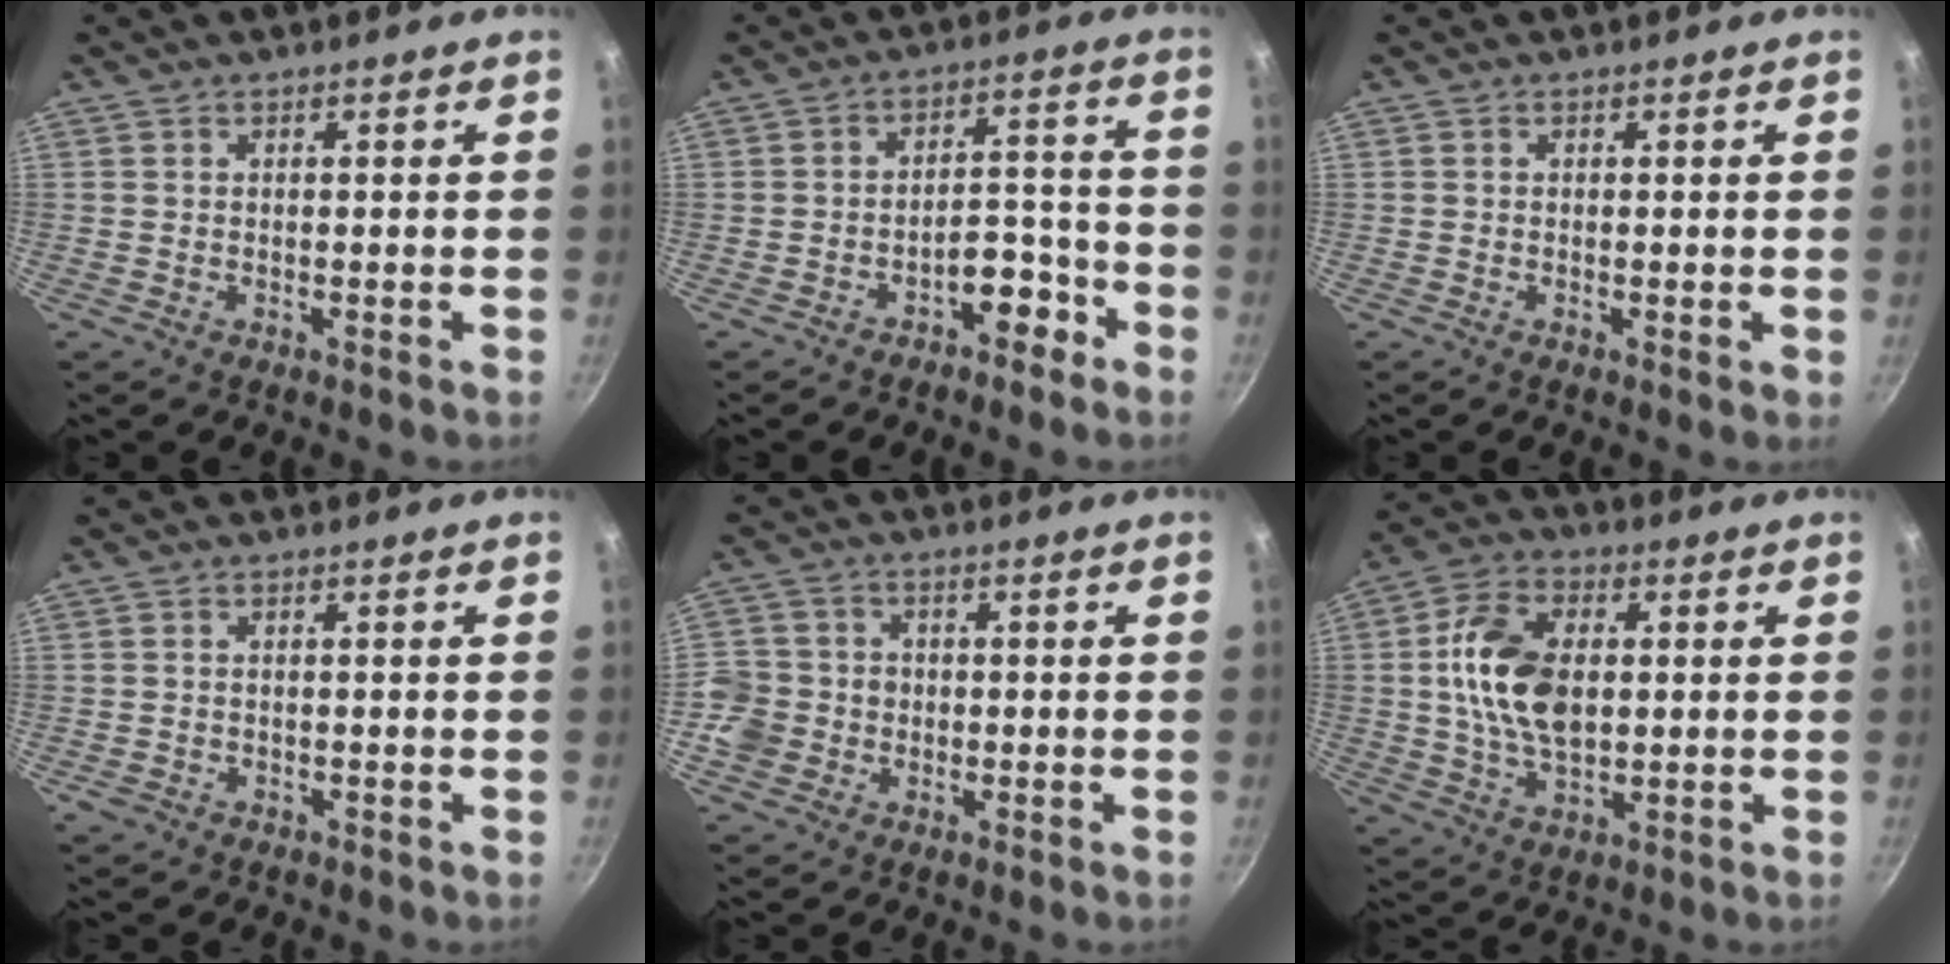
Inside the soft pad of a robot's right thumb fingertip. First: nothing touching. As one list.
[{"total": 6.6, "force": [-3.7, 3.6, 4.1], "torque": [-0.037, 0.048, -0.058]}, {"total": 1.0, "force": [0.0, 0.2, 1.0], "torque": [-0.019, -0.005, -0.002]}, {"total": 1.3, "force": [-0.6, 1.1, 0.4], "torque": [-0.008, 0.005, -0.008]}, {"total": 7.1, "force": [-1.6, 6.6, 1.9], "torque": [-0.015, 0.017, -0.033]}, {"total": 14.4, "force": [1.3, 8.7, 11.4], "torque": [-0.203, 0.006, 0.023]}]